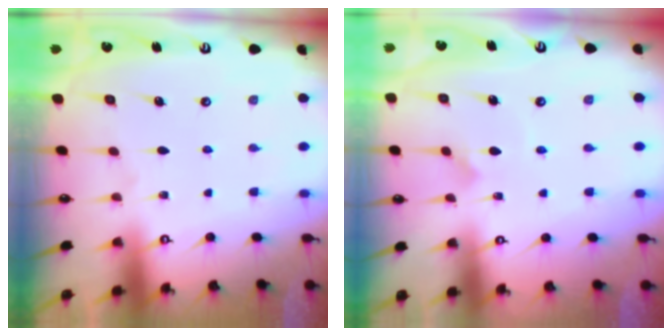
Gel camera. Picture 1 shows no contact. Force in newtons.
{"total": 4.1, "press": 4.1, "slide": 0.0}